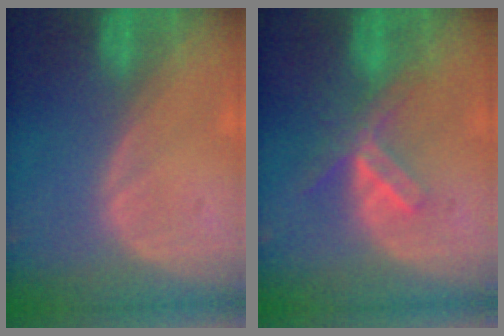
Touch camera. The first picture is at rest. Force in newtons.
{"total": 5.2, "press": 5.0, "slide": 1.7}